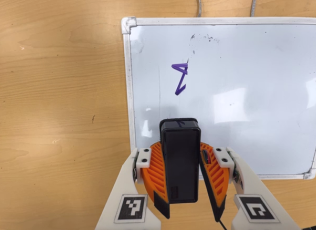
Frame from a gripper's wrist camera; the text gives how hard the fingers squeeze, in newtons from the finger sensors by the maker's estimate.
{"total": 10.1, "left": 10.0, "right": 10.1}